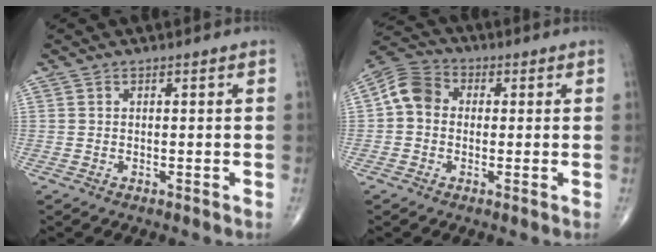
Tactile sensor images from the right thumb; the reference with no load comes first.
{"total": 7.2, "force": [0.1, 5.9, 4.0], "torque": [-0.062, 0.023, -0.012]}